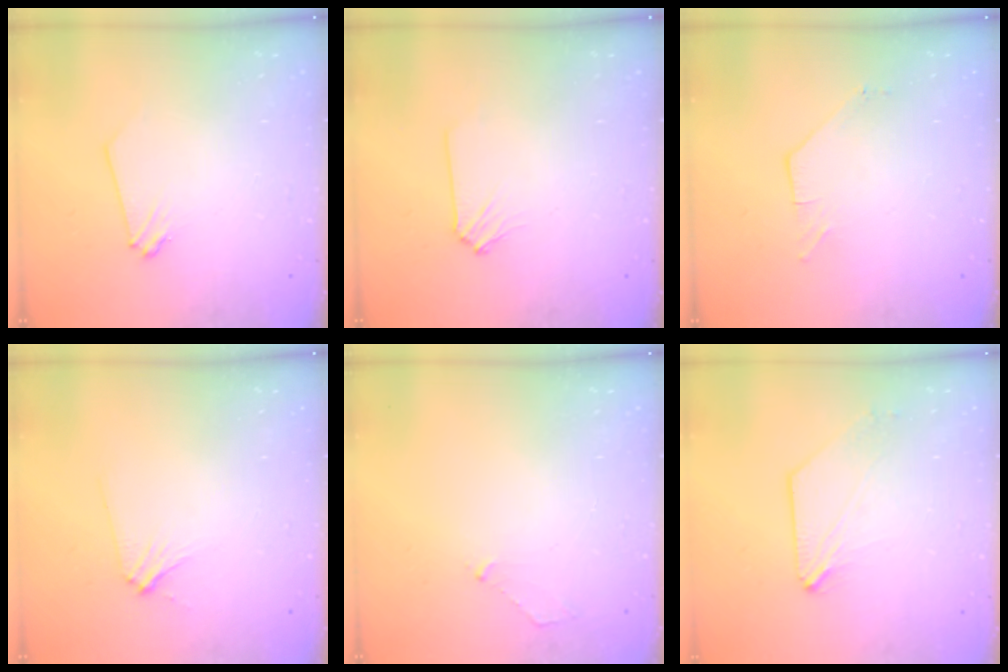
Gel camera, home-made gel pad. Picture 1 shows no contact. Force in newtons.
{"total": 0.0}
{"total": 1.5, "press": 1.5, "slide": 0.3}
{"total": 3.3, "press": 3.3, "slide": 0.5}
{"total": 2.2, "press": 2.1, "slide": 0.4}
{"total": 0.7, "press": 0.7, "slide": 0.1}